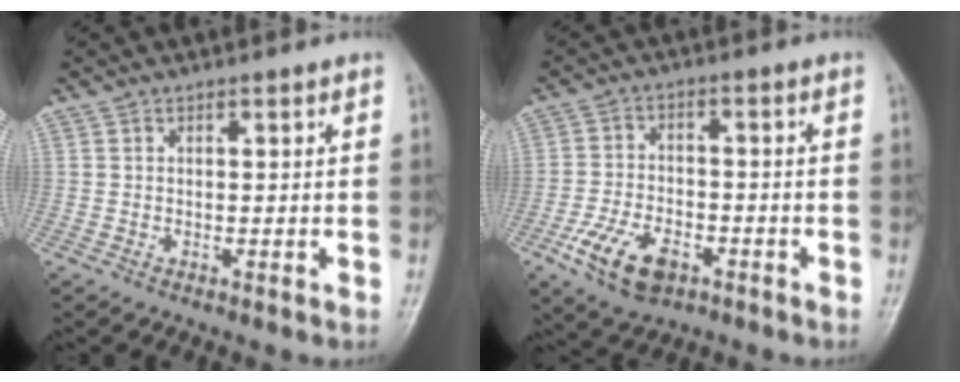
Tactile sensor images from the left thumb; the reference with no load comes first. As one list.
[{"total": 9.7, "force": [-4.8, 5.6, 6.4], "torque": [-0.116, 0.014, -0.085]}]